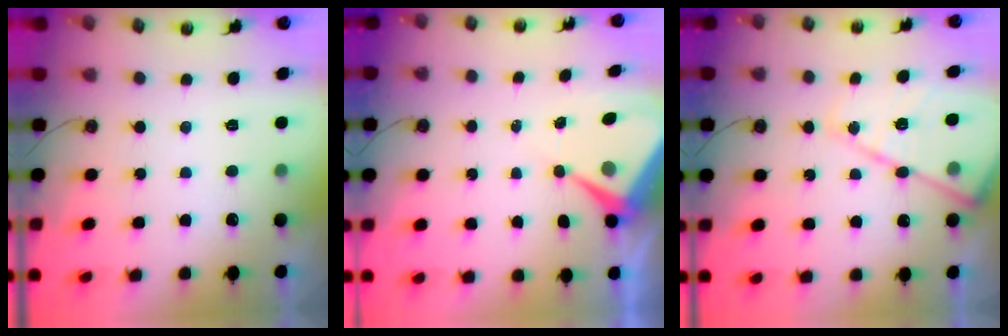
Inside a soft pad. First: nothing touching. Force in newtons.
{"total": 7.2, "press": 7.2, "slide": 0.6}
{"total": 15.8, "press": 15.7, "slide": 1.3}